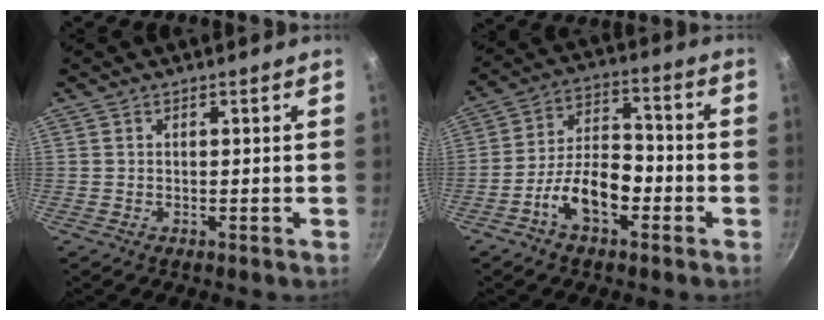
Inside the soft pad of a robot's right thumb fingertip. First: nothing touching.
{"total": 11.1, "force": [-4.7, 5.9, 8.1], "torque": [-0.121, 0.051, -0.089]}